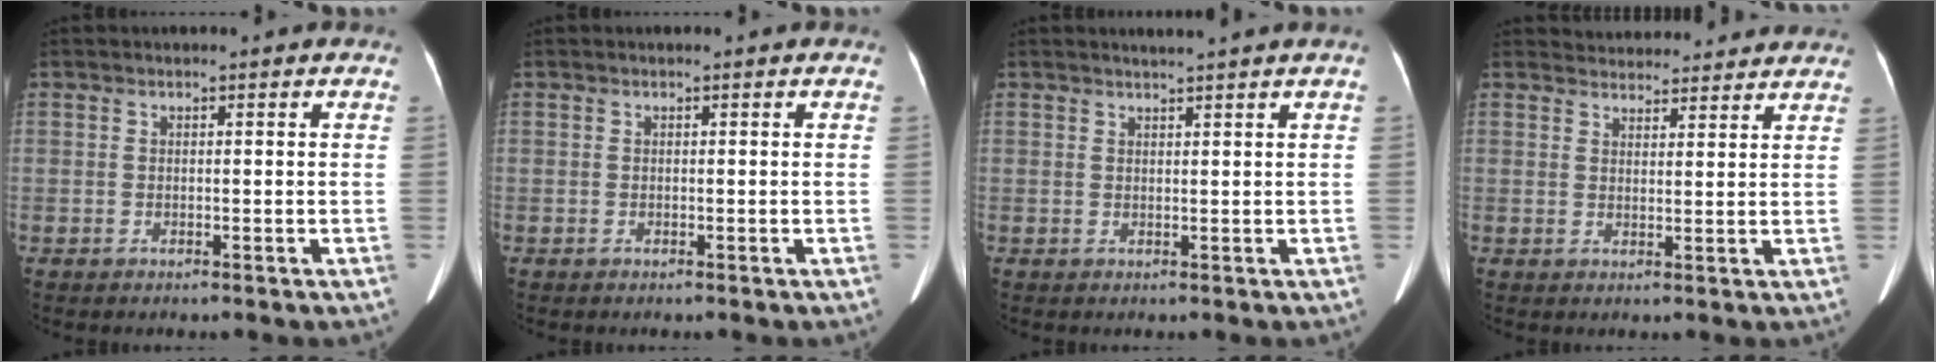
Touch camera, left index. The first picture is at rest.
{"total": 0.0}
{"total": 1.3, "force": [1.0, -0.5, 0.6], "torque": [-0.014, -0.005, 0.023]}
{"total": 9.6, "force": [9.1, 2.6, 1.3], "torque": [-0.002, 0.025, 0.104]}